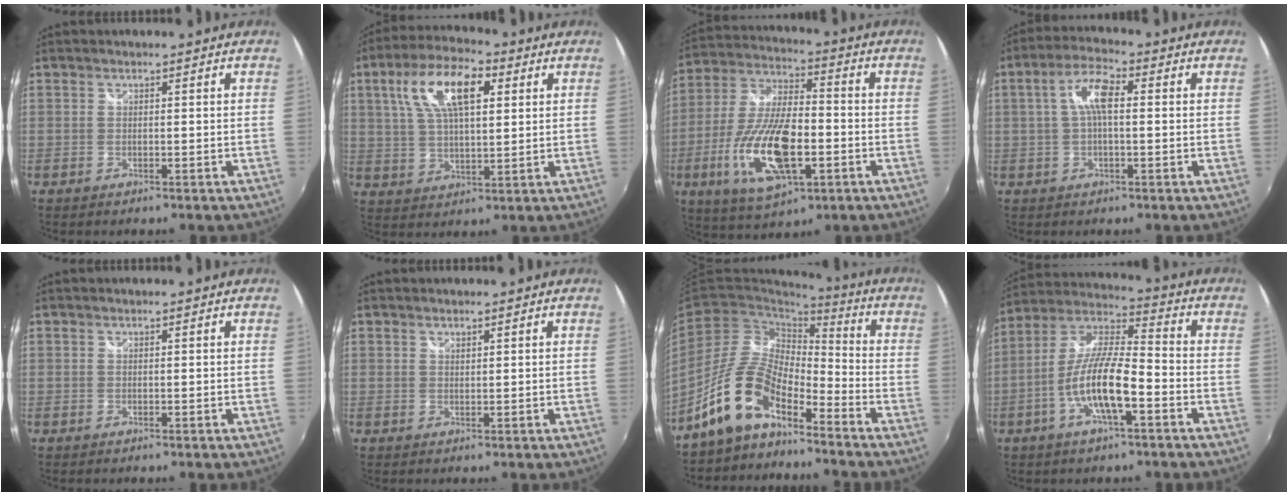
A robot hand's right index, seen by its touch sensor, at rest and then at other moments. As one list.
[{"total": 13.4, "force": [4.9, 5.6, 11.2], "torque": [-0.210, 0.026, 0.086]}, {"total": 18.3, "force": [-5.6, 7.4, 15.8], "torque": [-0.332, -0.019, -0.096]}, {"total": 6.7, "force": [0.7, 2.3, 6.2], "torque": [-0.122, 0.016, 0.012]}, {"total": 0.0}, {"total": 0.7, "force": [0.6, 0.3, 0.2], "torque": [-0.002, 0.000, 0.011]}, {"total": 11.7, "force": [-8.5, 4.3, 6.9], "torque": [-0.146, 0.022, -0.169]}, {"total": 12.9, "force": [-5.0, 3.0, 11.5], "torque": [-0.231, -0.001, -0.096]}]